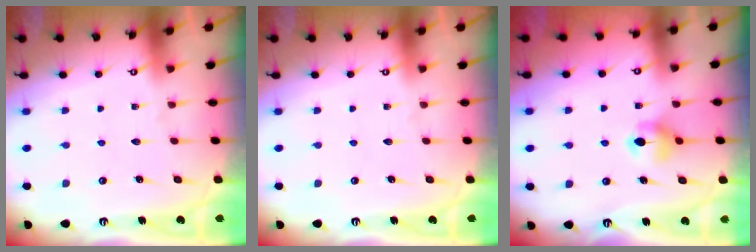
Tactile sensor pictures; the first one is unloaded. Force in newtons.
{"total": 0.0}
{"total": 5.7, "press": 5.7, "slide": 0.8}